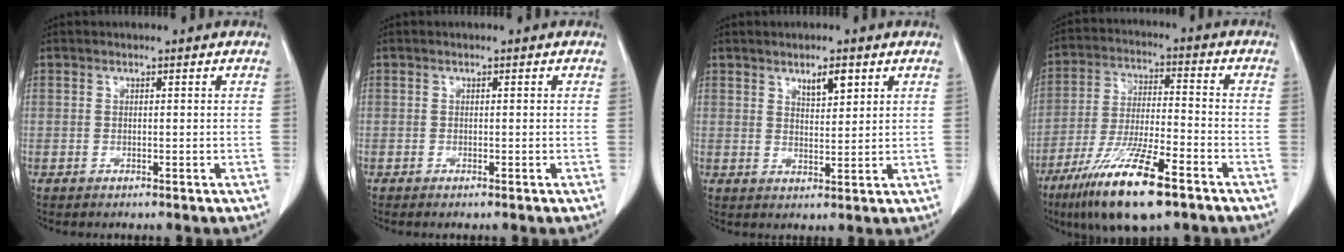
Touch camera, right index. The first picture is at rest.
{"total": 0.5, "force": [-0.4, 0.0, 0.4], "torque": [-0.009, -0.001, -0.006]}
{"total": 3.7, "force": [2.2, 1.2, 2.7], "torque": [-0.045, -0.003, 0.039]}
{"total": 15.0, "force": [-9.3, 2.2, 11.6], "torque": [-0.229, -0.033, -0.167]}